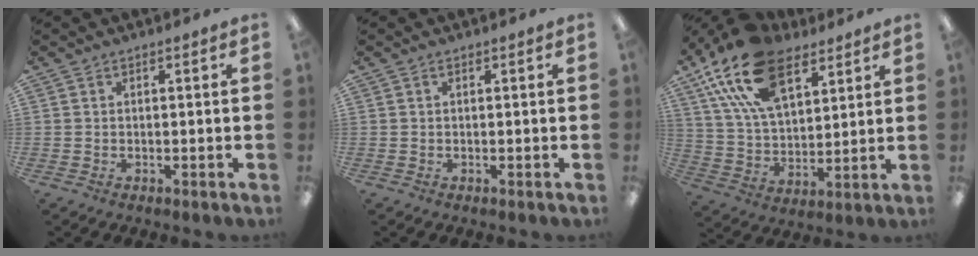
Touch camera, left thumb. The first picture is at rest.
{"total": 0.0}
{"total": 21.1, "force": [12.1, 11.5, 12.8], "torque": [-0.258, -0.041, 0.219]}